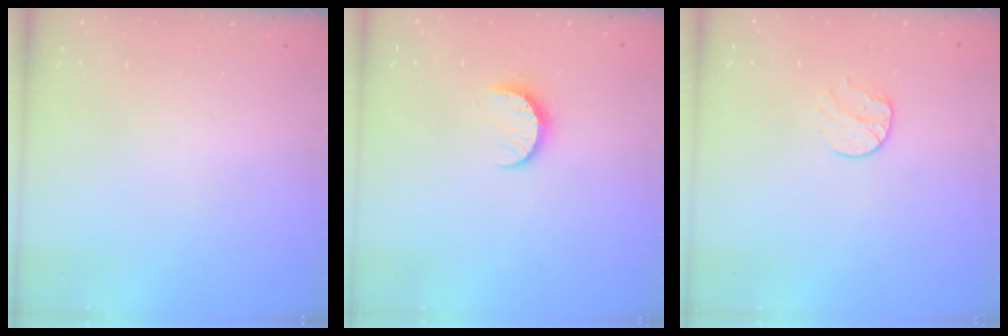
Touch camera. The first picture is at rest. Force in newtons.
{"total": 7.3, "press": 7.3, "slide": 0.4}
{"total": 8.0, "press": 8.0, "slide": 0.7}